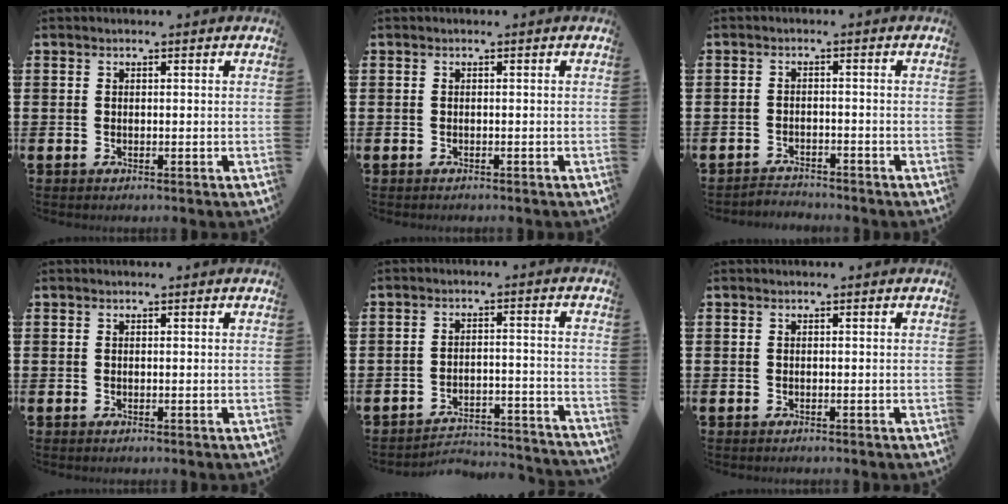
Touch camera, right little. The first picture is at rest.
{"total": 0.0}
{"total": 2.1, "force": [-2.0, 0.1, -0.3], "torque": [-0.002, 0.004, -0.046]}
{"total": 0.0}
{"total": 3.5, "force": [-3.4, 0.5, 0.3], "torque": [-0.010, 0.006, -0.074]}
{"total": 0.0}